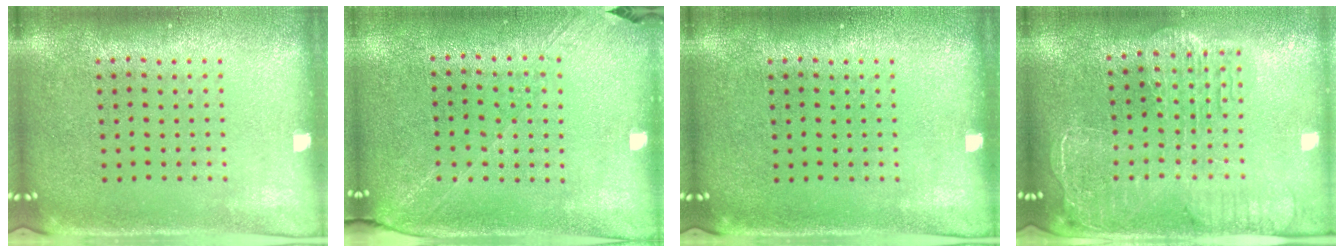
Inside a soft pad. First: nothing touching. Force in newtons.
{"total": 1.3, "press": 1.2, "slide": 0.5}
{"total": 0.0}
{"total": 2.3, "press": 2.0, "slide": 1.1}